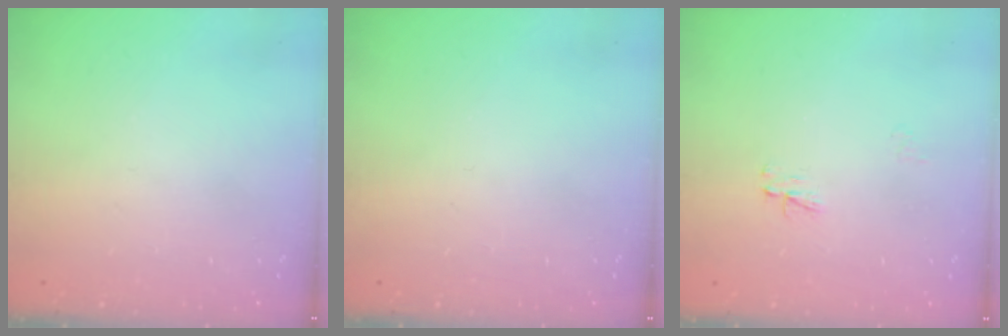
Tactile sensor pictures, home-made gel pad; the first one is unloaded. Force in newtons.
{"total": 0.0}
{"total": 3.0, "press": 3.0, "slide": 0.4}